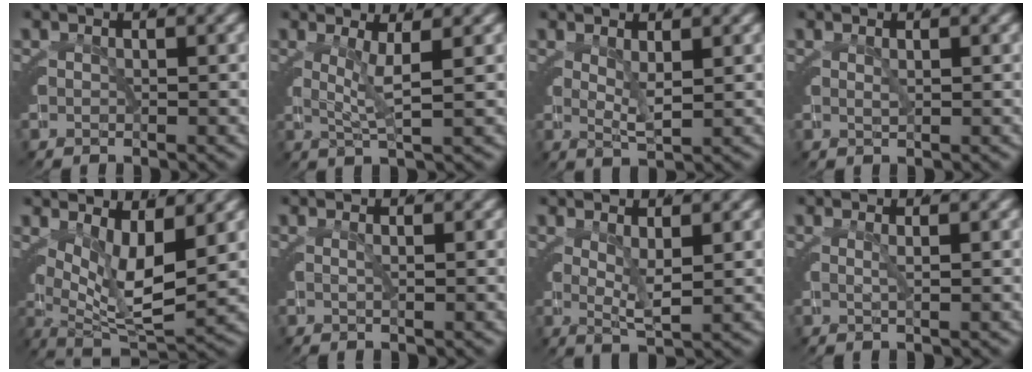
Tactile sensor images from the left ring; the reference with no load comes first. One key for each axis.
{"total": 3.5, "fx": 1.2, "fy": -0.6, "fz": 3.3, "tx": -0.050, "ty": -0.006, "tz": 0.026}
{"total": 2.6, "fx": 1.3, "fy": -0.2, "fz": 2.2, "tx": -0.039, "ty": -0.014, "tz": 0.034}
{"total": 0.9, "fx": 0.4, "fy": -0.6, "fz": 0.4, "tx": -0.009, "ty": -0.009, "tz": 0.013}
{"total": 8.3, "fx": 1.5, "fy": 3.9, "fz": 7.1, "tx": -0.117, "ty": -0.023, "tz": 0.038}
{"total": 0.9, "fx": 0.2, "fy": -0.5, "fz": 0.7, "tx": -0.010, "ty": -0.001, "tz": 0.003}
{"total": 3.0, "fx": 1.3, "fy": 0.0, "fz": 2.7, "tx": -0.045, "ty": -0.014, "tz": 0.034}
{"total": 1.2, "fx": 0.6, "fy": -0.5, "fz": 1.0, "tx": -0.017, "ty": -0.002, "tz": 0.011}